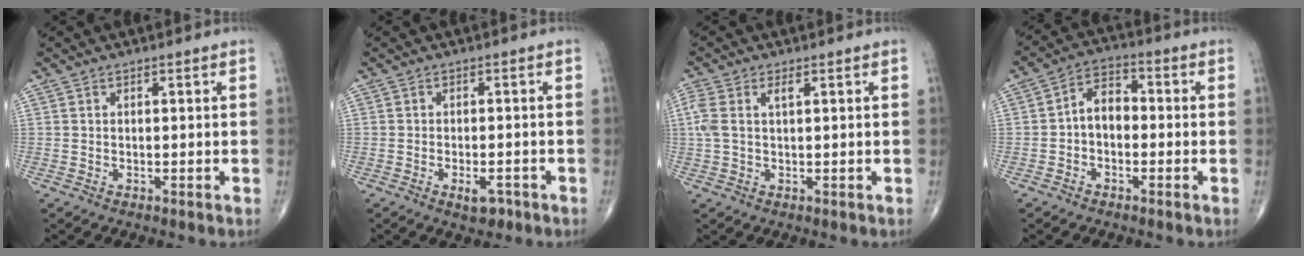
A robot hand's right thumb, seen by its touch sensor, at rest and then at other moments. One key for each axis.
{"total": 3.4, "fx": -1.8, "fy": 1.6, "fz": 2.4, "tx": -0.032, "ty": 0.006, "tz": -0.025}
{"total": 4.9, "fx": 1.3, "fy": 2.3, "fz": 4.1, "tx": -0.121, "ty": 0.020, "tz": 0.031}
{"total": 6.4, "fx": -0.8, "fy": 4.4, "fz": 4.6, "tx": -0.062, "ty": 0.027, "tz": -0.027}